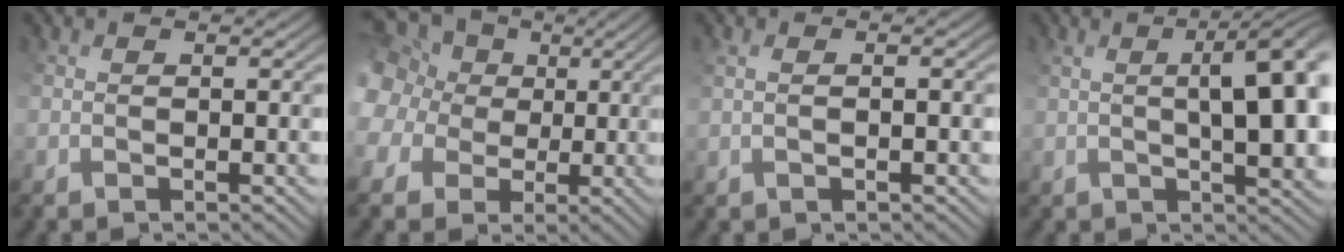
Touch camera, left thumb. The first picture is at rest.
{"total": 15.5, "force": [4.2, 13.9, 5.4], "torque": [-0.236, 0.030, 0.055]}
{"total": 0.9, "force": [0.6, 0.0, 0.6], "torque": [-0.009, 0.012, 0.010]}
{"total": 9.4, "force": [1.2, 3.2, 8.8], "torque": [-0.100, 0.016, 0.023]}